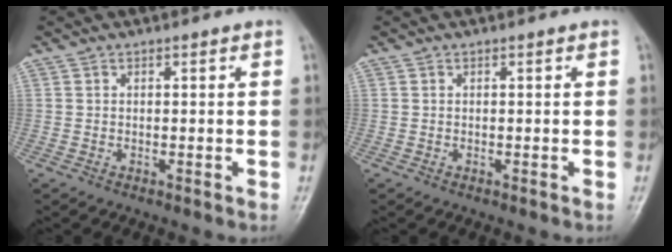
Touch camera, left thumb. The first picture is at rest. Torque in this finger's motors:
{"motor_torque": [-0.07, 0.07, -0.06, -0.01, 0.00]}